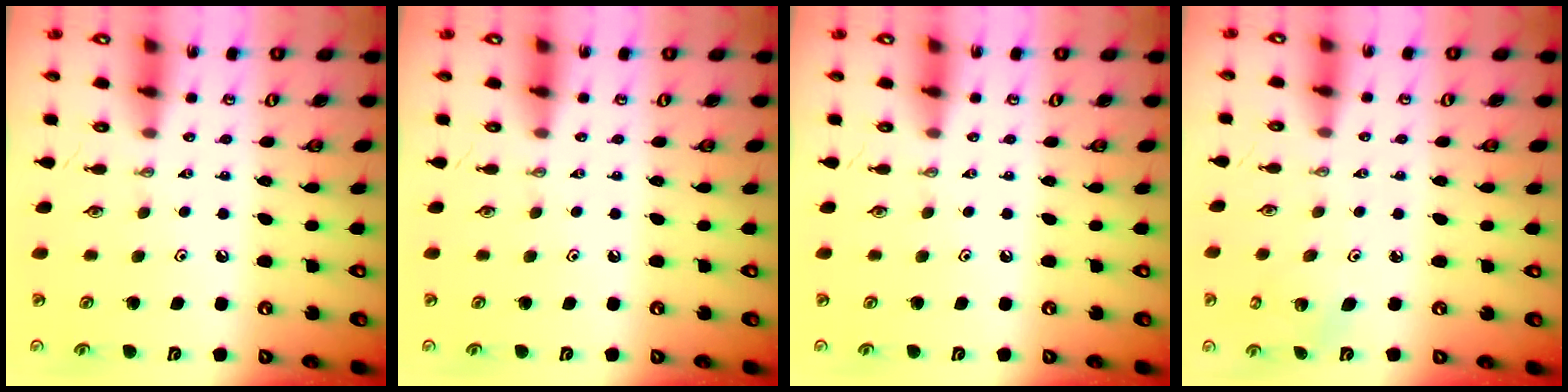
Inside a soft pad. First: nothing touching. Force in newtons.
{"total": 0.0}
{"total": 0.0}
{"total": 2.4, "press": 2.4, "slide": 0.2}